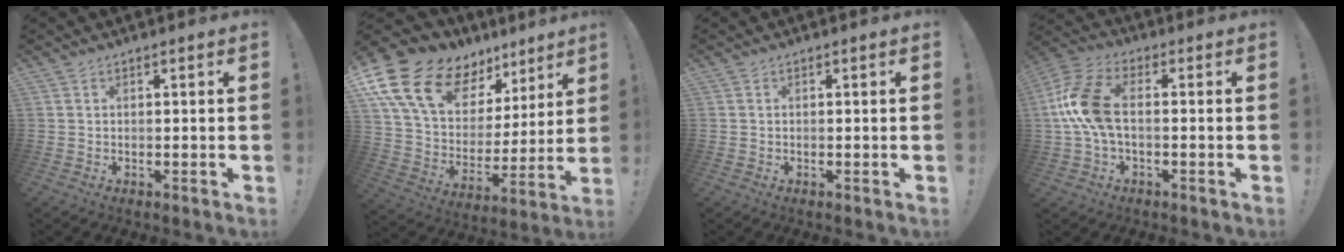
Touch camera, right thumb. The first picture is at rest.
{"total": 19.9, "force": [13.1, 11.0, 10.3], "torque": [-0.190, -0.075, 0.257]}
{"total": 0.0}
{"total": 13.1, "force": [-0.1, 7.0, 11.1], "torque": [-0.238, 0.010, 0.001]}